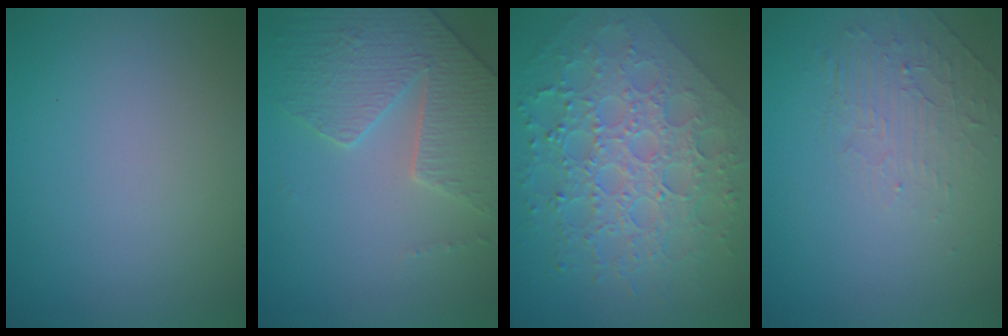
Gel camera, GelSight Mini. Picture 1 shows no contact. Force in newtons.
{"total": 4.2, "press": 4.1, "slide": 1.0}
{"total": 8.3, "press": 6.1, "slide": 5.6}
{"total": 2.0, "press": 0.9, "slide": 1.8}